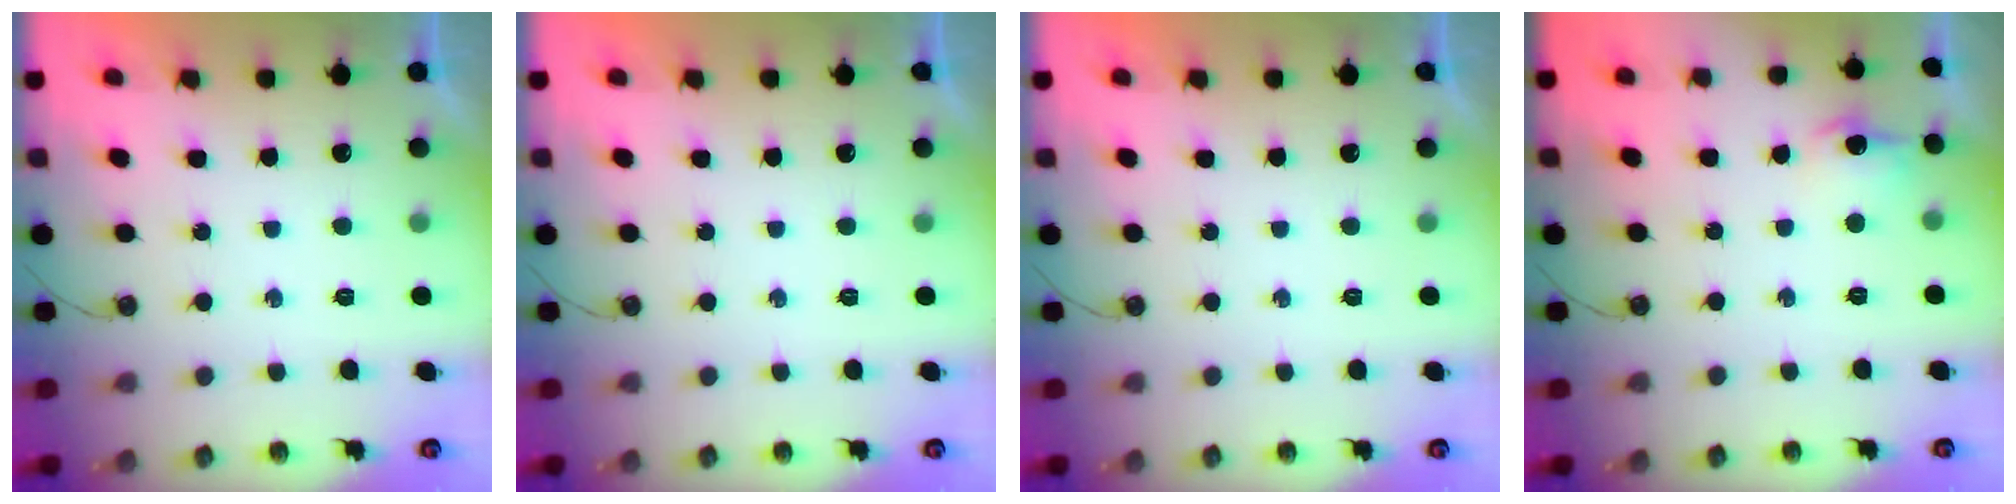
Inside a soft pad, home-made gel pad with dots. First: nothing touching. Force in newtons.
{"total": 0.0}
{"total": 0.0}
{"total": 8.0, "press": 8.0, "slide": 0.8}